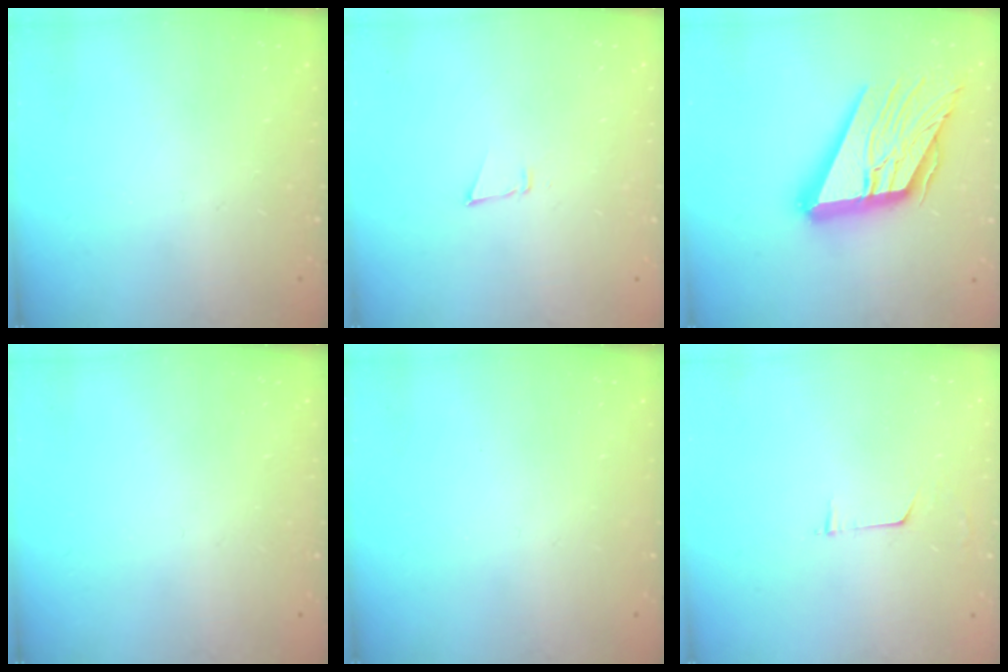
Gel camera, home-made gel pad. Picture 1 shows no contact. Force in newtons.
{"total": 3.8, "press": 3.7, "slide": 0.6}
{"total": 23.2, "press": 23.0, "slide": 2.7}
{"total": 0.0}
{"total": 0.0}
{"total": 3.2, "press": 3.2, "slide": 0.3}